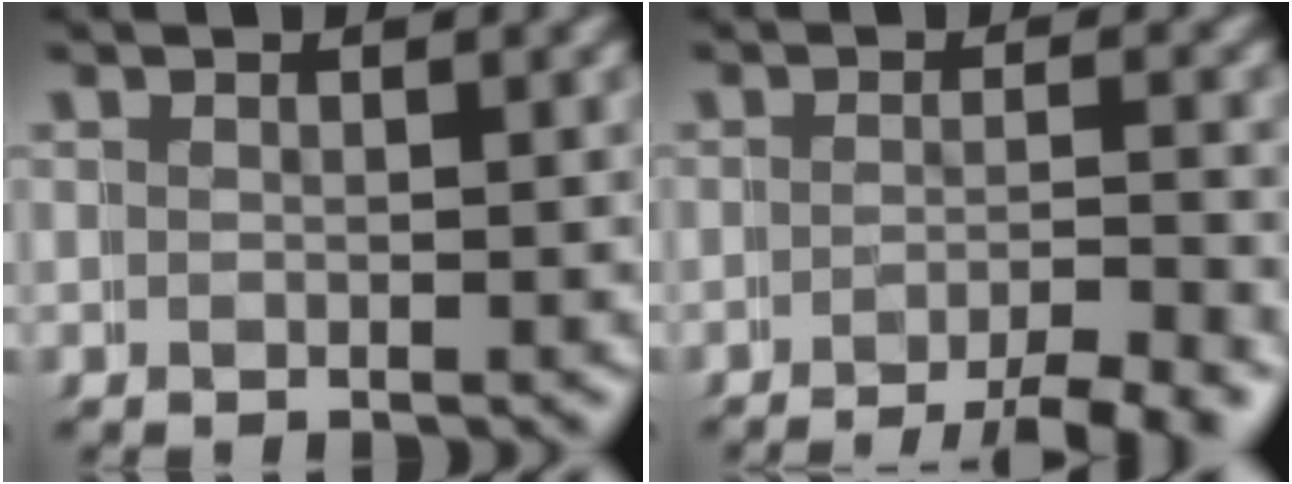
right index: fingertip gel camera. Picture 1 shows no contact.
{"total": 4.3, "force": [-3.2, 0.4, 2.8], "torque": [-0.041, -0.008, -0.055]}